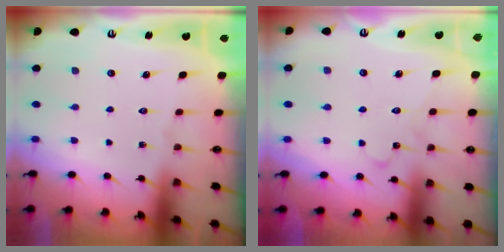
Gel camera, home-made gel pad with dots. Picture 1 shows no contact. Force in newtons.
{"total": 5.0, "press": 5.0, "slide": 0.4}